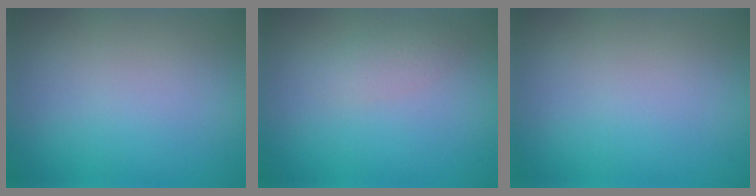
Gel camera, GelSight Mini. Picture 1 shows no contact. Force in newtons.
{"total": 1.5, "press": 1.5, "slide": 0.1}
{"total": 0.0}